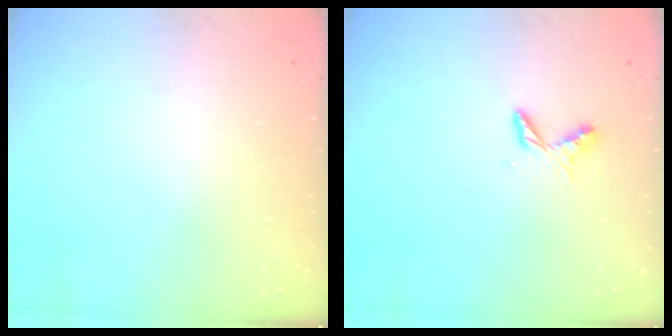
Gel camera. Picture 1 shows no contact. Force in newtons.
{"total": 4.2, "press": 4.2, "slide": 0.4}